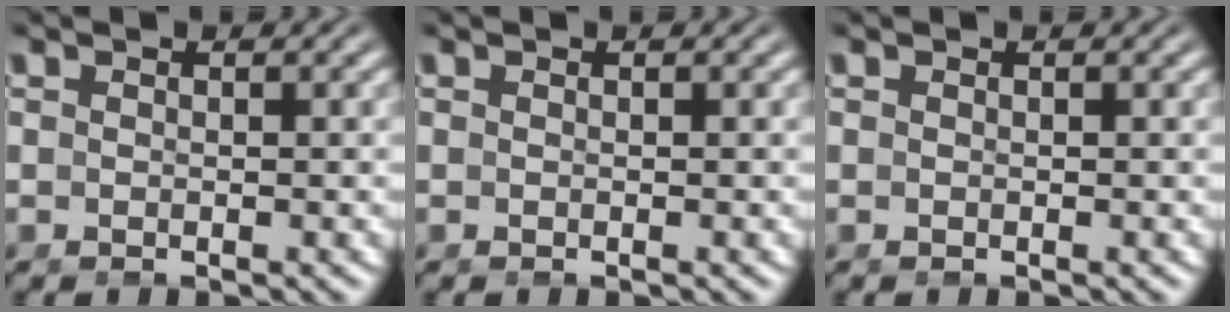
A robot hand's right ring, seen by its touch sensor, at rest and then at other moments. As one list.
[{"total": 0.0}, {"total": 0.0}]